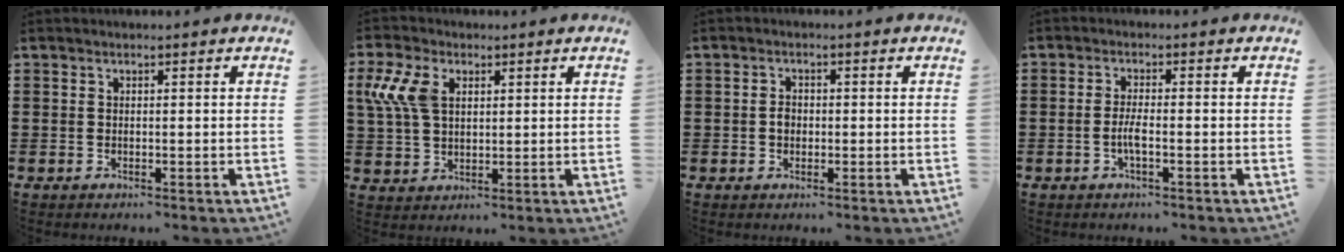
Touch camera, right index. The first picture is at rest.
{"total": 7.4, "force": [2.3, 4.6, 5.4], "torque": [-0.141, 0.006, 0.039]}
{"total": 1.7, "force": [-0.3, 1.3, 1.1], "torque": [-0.023, 0.005, -0.006]}
{"total": 2.8, "force": [-0.9, 0.4, 2.7], "torque": [-0.062, -0.006, -0.021]}